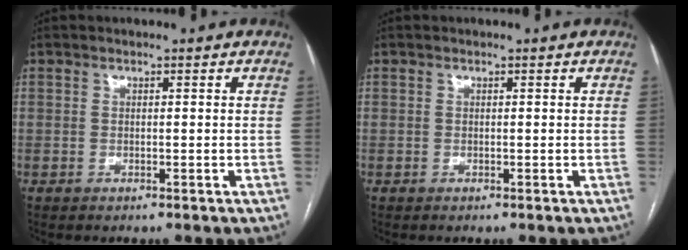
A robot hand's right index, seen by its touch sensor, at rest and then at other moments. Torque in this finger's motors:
{"motor_torque": [-0.03, -0.03, 0.00, 0.00]}